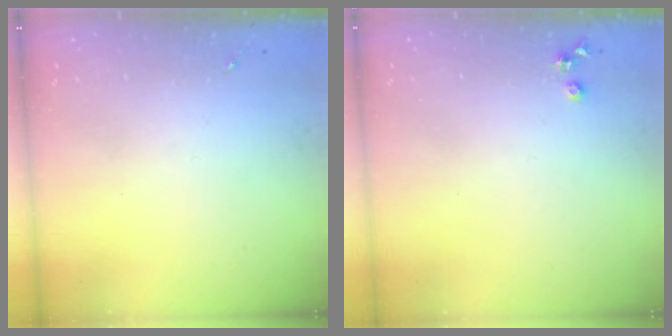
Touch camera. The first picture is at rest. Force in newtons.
{"total": 3.6, "press": 3.5, "slide": 0.5}